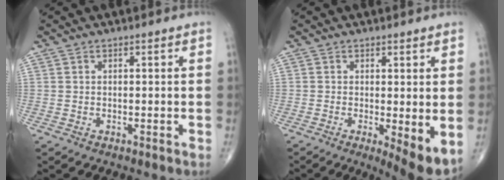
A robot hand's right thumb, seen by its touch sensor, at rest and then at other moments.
{"total": 6.1, "force": [-0.8, 1.7, 5.8], "torque": [-0.084, -0.019, -0.012]}